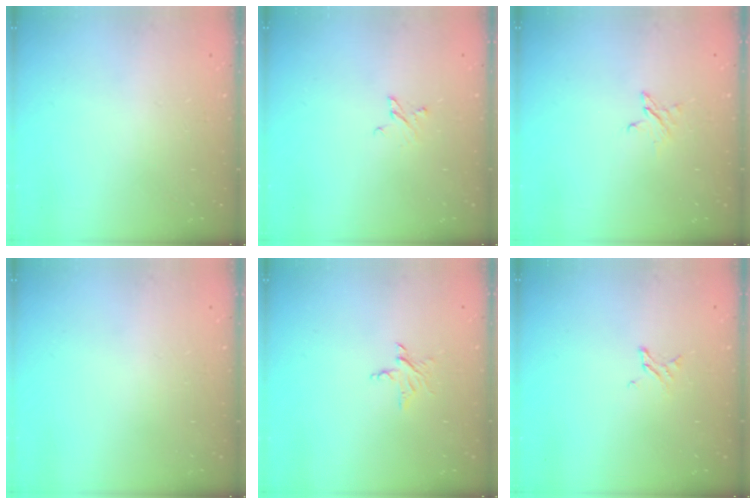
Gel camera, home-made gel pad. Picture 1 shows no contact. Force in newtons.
{"total": 2.4, "press": 2.4, "slide": 0.2}
{"total": 2.7, "press": 2.7, "slide": 0.3}
{"total": 0.0}
{"total": 3.8, "press": 3.8, "slide": 0.3}
{"total": 1.6, "press": 1.6, "slide": 0.2}